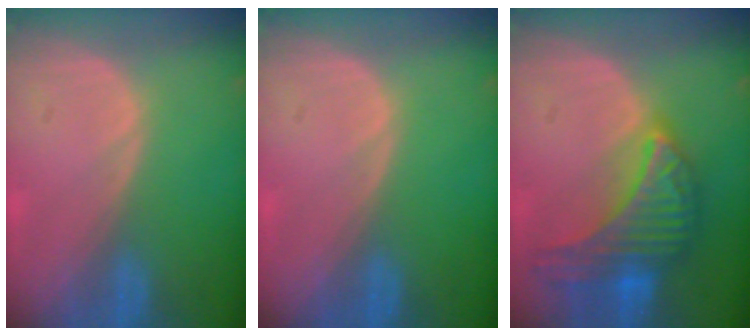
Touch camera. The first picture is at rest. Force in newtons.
{"total": 0.0}
{"total": 10.0, "press": 10.0, "slide": 0.5}